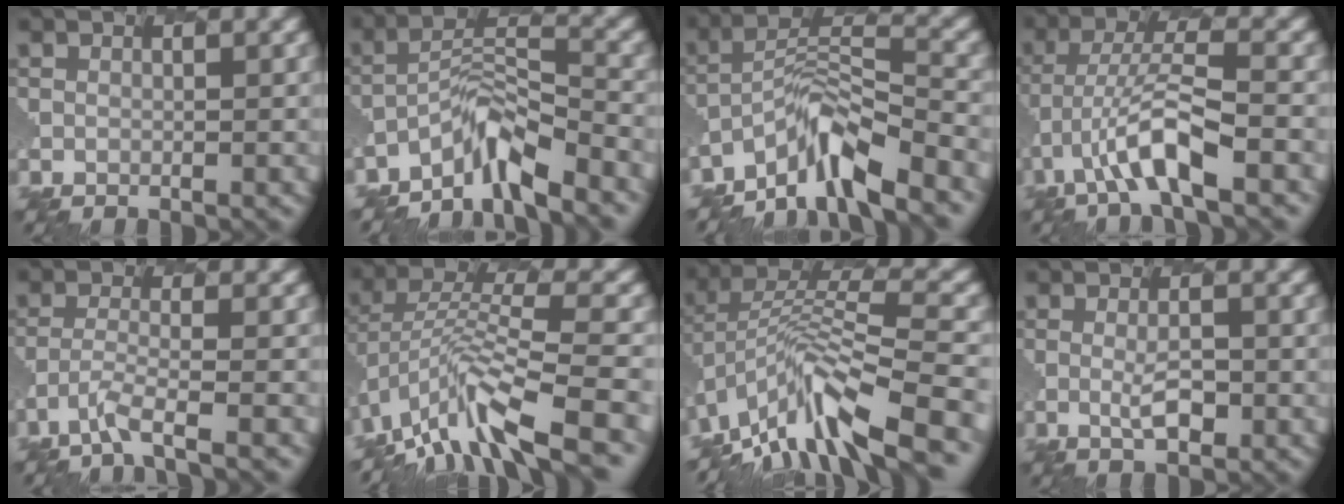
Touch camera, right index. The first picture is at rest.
{"total": 5.1, "force": [-4.4, 0.7, 2.5], "torque": [-0.055, 0.009, -0.091]}
{"total": 6.5, "force": [-5.3, 1.2, 3.7], "torque": [-0.073, 0.012, -0.109]}
{"total": 5.4, "force": [-2.8, 0.9, 4.6], "torque": [-0.100, 0.013, -0.060]}
{"total": 2.7, "force": [-2.2, 0.0, 1.6], "torque": [-0.040, 0.000, -0.058]}
{"total": 8.2, "force": [-4.7, 2.6, 6.2], "torque": [-0.122, 0.010, -0.096]}
{"total": 9.6, "force": [-5.4, 3.0, 7.3], "torque": [-0.142, 0.024, -0.102]}
{"total": 1.4, "force": [-0.1, 0.3, 1.4], "torque": [-0.040, -0.004, -0.005]}